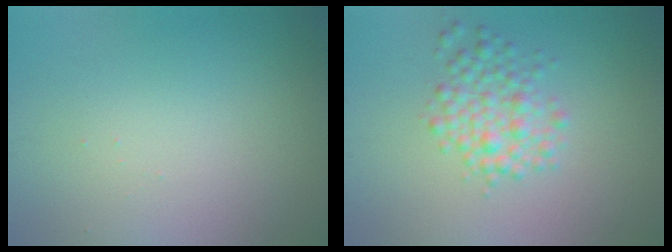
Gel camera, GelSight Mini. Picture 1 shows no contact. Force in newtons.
{"total": 3.2, "press": 3.2, "slide": 0.1}